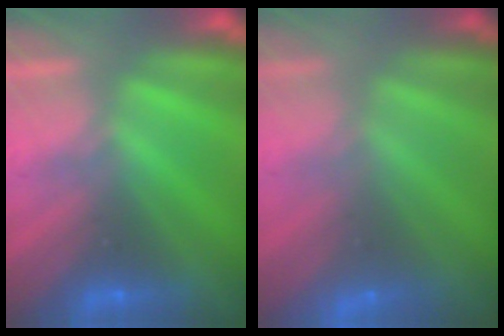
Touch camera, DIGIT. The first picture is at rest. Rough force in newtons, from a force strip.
{"total": 2.9}